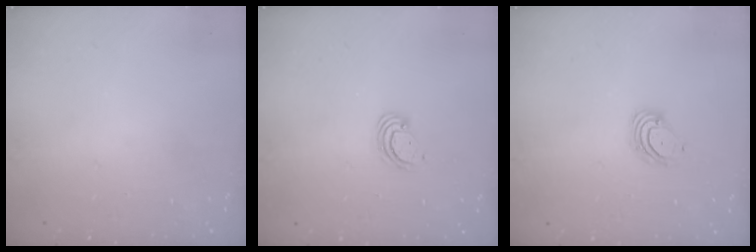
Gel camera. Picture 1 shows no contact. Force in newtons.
{"total": 2.4, "press": 2.4, "slide": 0.2}
{"total": 3.9, "press": 3.9, "slide": 0.3}